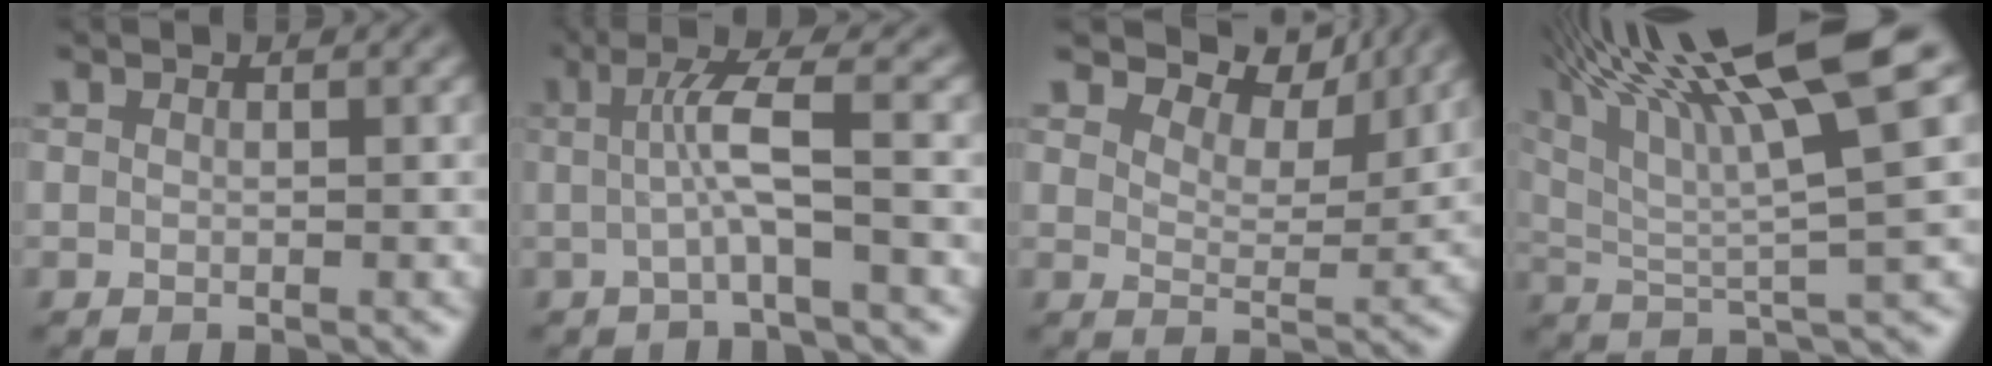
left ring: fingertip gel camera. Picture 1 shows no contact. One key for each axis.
{"total": 4.2, "fx": -0.2, "fy": 0.5, "fz": 4.2, "tx": -0.077, "ty": 0.004, "tz": -0.004}
{"total": 7.0, "fx": 5.9, "fy": 2.4, "fz": 2.9, "tx": -0.049, "ty": 0.001, "tz": 0.076}
{"total": 16.1, "fx": 8.8, "fy": 3.0, "fz": 13.1, "tx": -0.238, "ty": 0.036, "tz": 0.159}